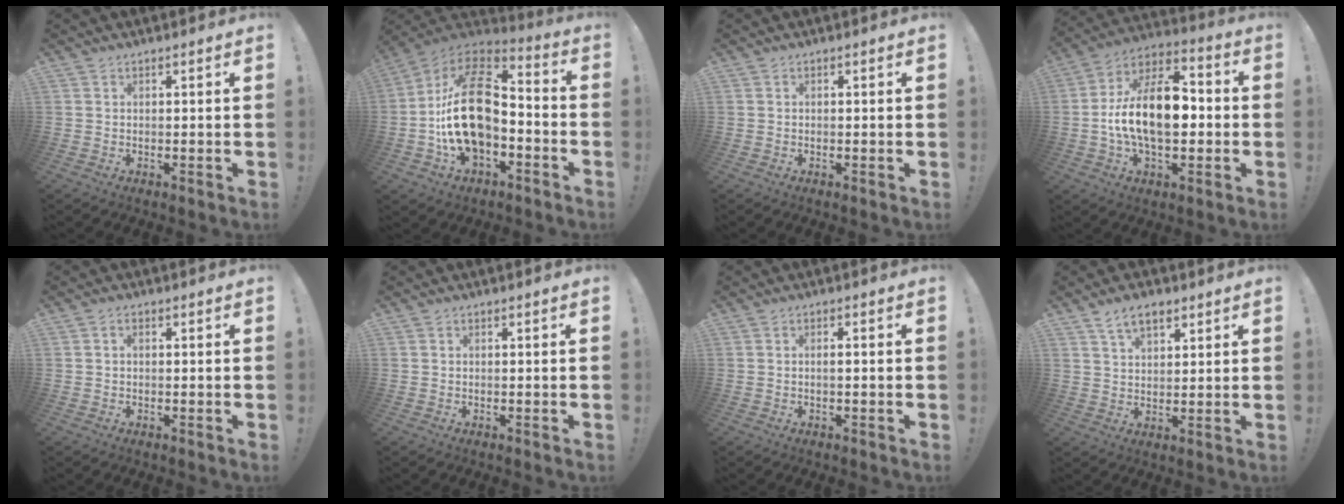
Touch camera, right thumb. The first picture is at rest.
{"total": 22.6, "force": [-2.5, 14.0, 17.5], "torque": [-0.326, 0.035, -0.033]}
{"total": 0.0}
{"total": 18.8, "force": [-1.5, 10.5, 15.5], "torque": [-0.279, 0.012, -0.023]}
{"total": 1.1, "force": [-0.1, 0.7, 0.8], "torque": [-0.022, 0.005, -0.001]}
{"total": 0.0}
{"total": 1.2, "force": [-0.2, 0.1, 1.2], "torque": [-0.015, -0.001, -0.006]}
{"total": 7.0, "force": [4.4, 3.6, 4.1], "torque": [-0.073, -0.009, 0.082]}